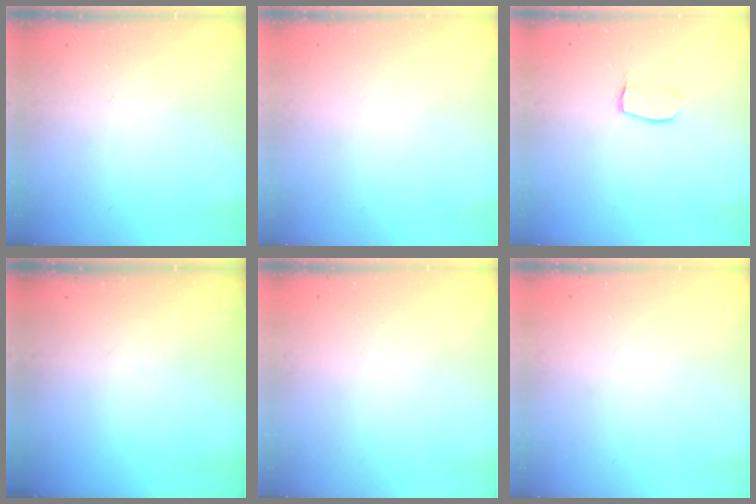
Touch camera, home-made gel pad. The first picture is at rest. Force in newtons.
{"total": 0.0}
{"total": 6.4, "press": 6.4, "slide": 0.1}
{"total": 0.0}
{"total": 0.0}
{"total": 0.0}